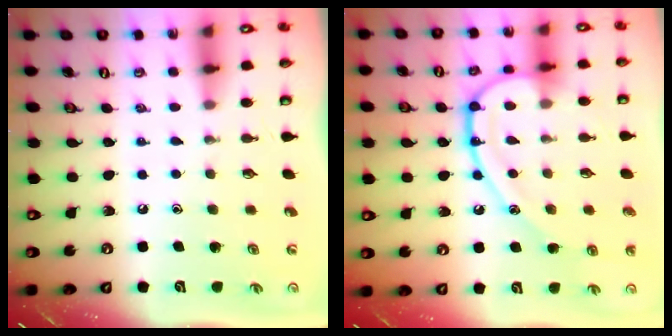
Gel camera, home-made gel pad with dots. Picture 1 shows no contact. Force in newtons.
{"total": 15.2, "press": 15.1, "slide": 1.1}